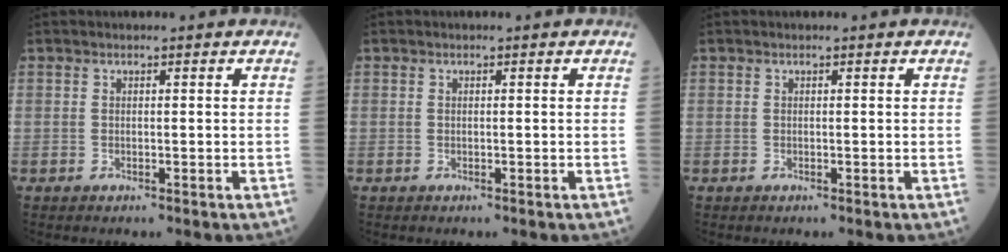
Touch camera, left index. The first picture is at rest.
{"total": 0.0}
{"total": 0.0}